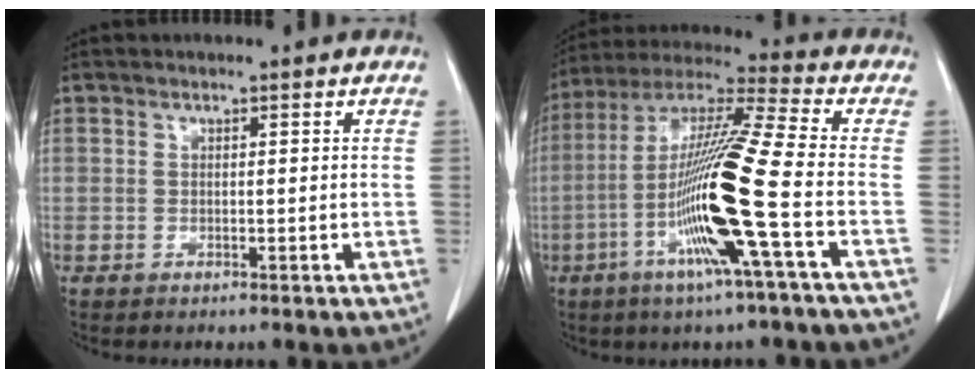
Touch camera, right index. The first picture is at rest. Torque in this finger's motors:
{"motor_torque": [2.14, 0.00, 1.02, 0.21]}